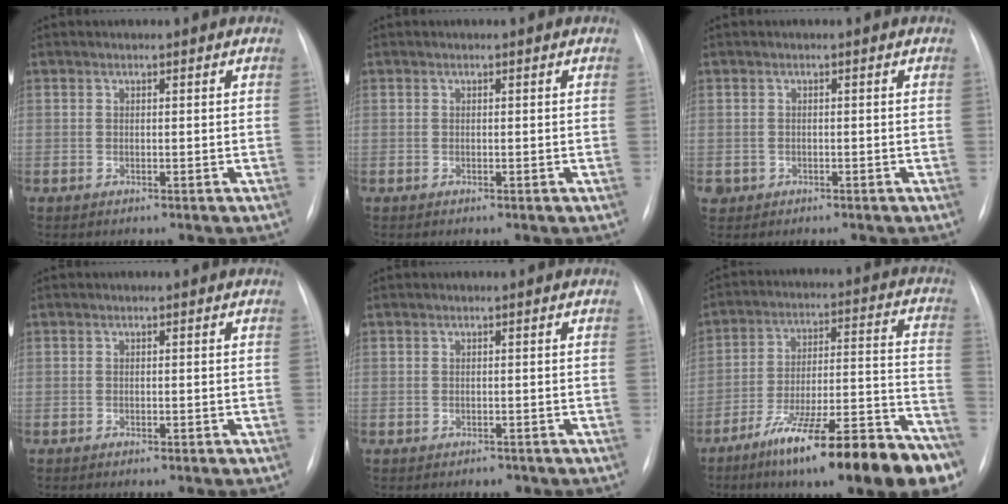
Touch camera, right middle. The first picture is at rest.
{"total": 0.0}
{"total": 1.4, "force": [-0.5, 1.3, 0.1], "torque": [-0.001, 0.006, -0.005]}
{"total": 0.8, "force": [-0.5, 0.2, 0.6], "torque": [-0.010, 0.000, -0.005]}
{"total": 0.9, "force": [-0.7, 0.5, 0.3], "torque": [-0.007, 0.000, -0.006]}
{"total": 24.0, "force": [-16.1, 3.8, 17.4], "torque": [-0.186, 0.024, -0.253]}